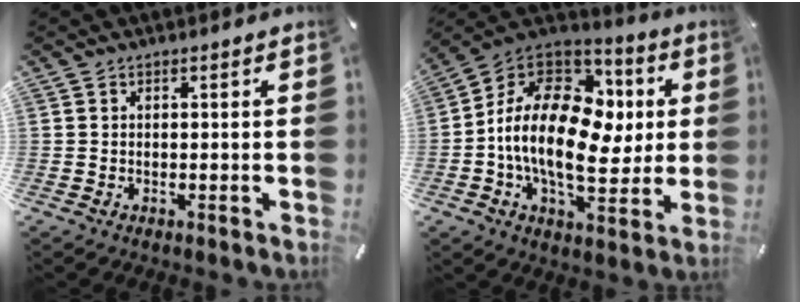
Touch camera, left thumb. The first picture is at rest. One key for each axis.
{"total": 19.7, "fx": -0.5, "fy": 12.9, "fz": 14.9, "tx": -0.285, "ty": -0.004, "tz": -0.009}